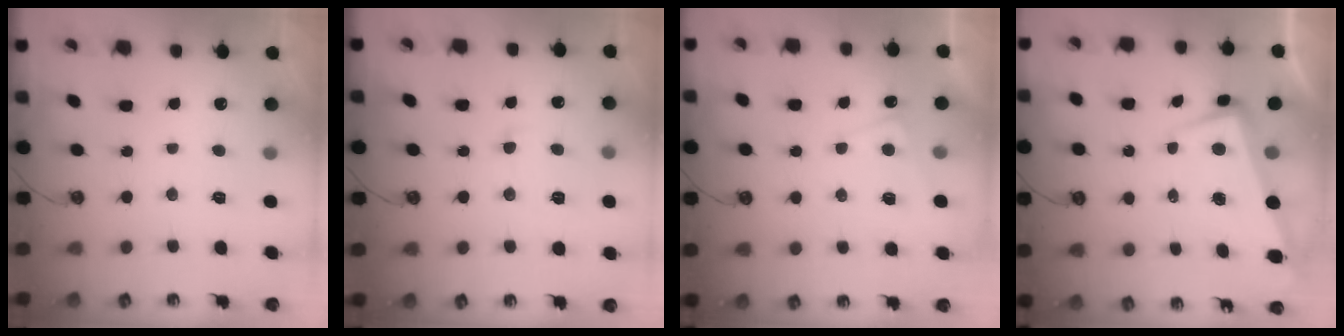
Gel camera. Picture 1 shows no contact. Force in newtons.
{"total": 1.2, "press": 1.2, "slide": 0.2}
{"total": 5.0, "press": 5.0, "slide": 0.3}
{"total": 2.1, "press": 0.6, "slide": 2.0}